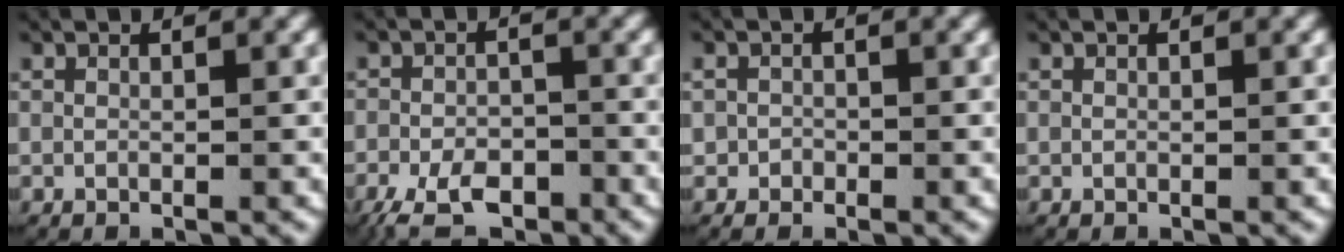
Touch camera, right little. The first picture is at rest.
{"total": 5.0, "force": [-3.4, 2.8, 2.3], "torque": [-0.045, -0.019, -0.056]}
{"total": 1.2, "force": [-0.4, 1.2, 0.1], "torque": [-0.003, -0.002, -0.011]}
{"total": 0.0}